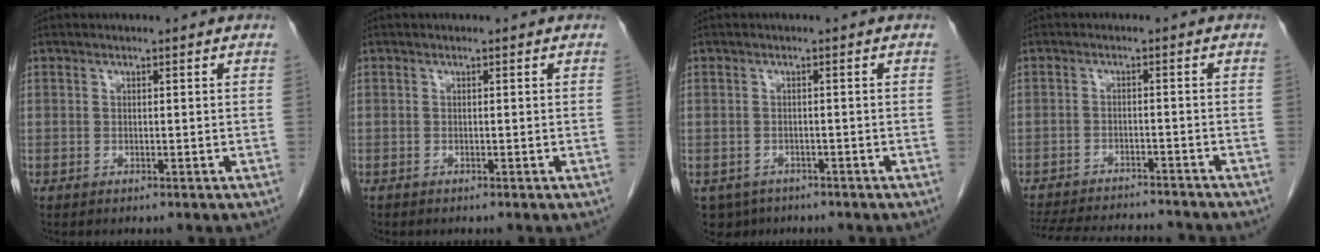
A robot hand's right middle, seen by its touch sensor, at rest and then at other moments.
{"total": 0.0}
{"total": 4.2, "force": [-3.0, 2.9, 0.5], "torque": [-0.004, 0.001, -0.042]}
{"total": 16.8, "force": [-15.4, 3.7, 5.5], "torque": [-0.138, -0.012, -0.210]}